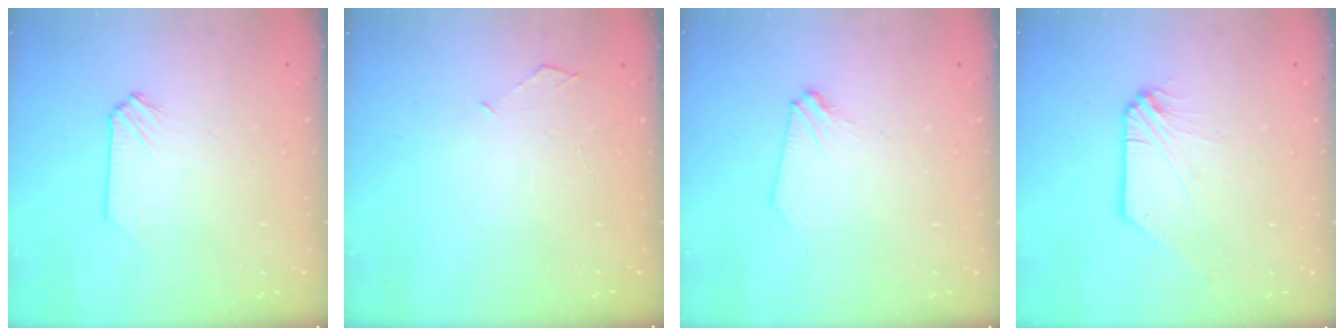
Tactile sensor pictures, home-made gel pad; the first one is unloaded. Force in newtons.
{"total": 3.9, "press": 3.9, "slide": 0.5}
{"total": 2.4, "press": 2.4, "slide": 0.4}
{"total": 0.0}